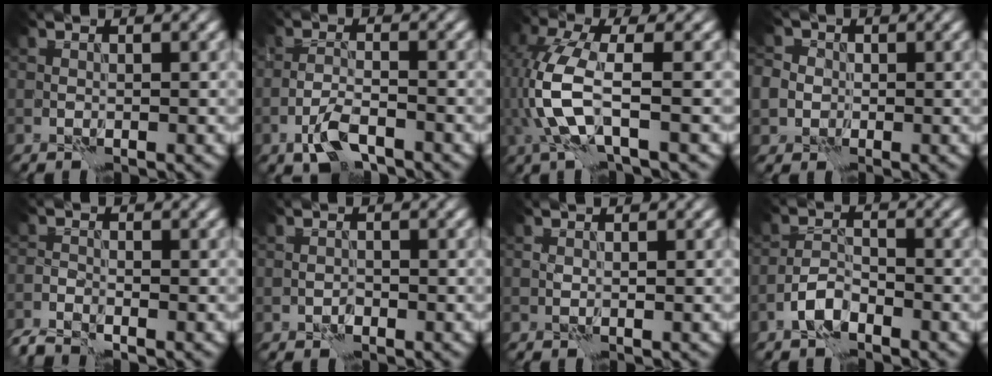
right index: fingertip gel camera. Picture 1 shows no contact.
{"total": 3.5, "force": [-2.3, 1.2, 2.3], "torque": [-0.051, 0.003, -0.050]}
{"total": 6.1, "force": [-1.0, 2.3, 5.6], "torque": [-0.147, 0.007, -0.023]}
{"total": 4.8, "force": [-0.3, 4.5, 1.6], "torque": [-0.038, 0.023, -0.039]}
{"total": 3.1, "force": [-2.7, 0.7, 1.3], "torque": [-0.032, -0.010, -0.063]}
{"total": 0.9, "force": [-0.5, 0.6, 0.4], "torque": [-0.005, 0.000, -0.011]}
{"total": 0.6, "force": [0.4, 0.1, 0.4], "torque": [-0.011, 0.001, 0.004]}
{"total": 2.5, "force": [-1.7, 1.1, 1.5], "torque": [-0.031, 0.008, -0.040]}